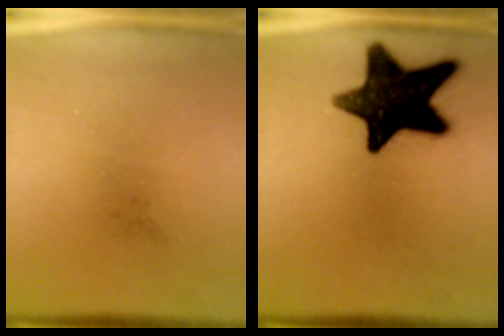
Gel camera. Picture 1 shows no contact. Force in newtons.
{"total": 16.8}